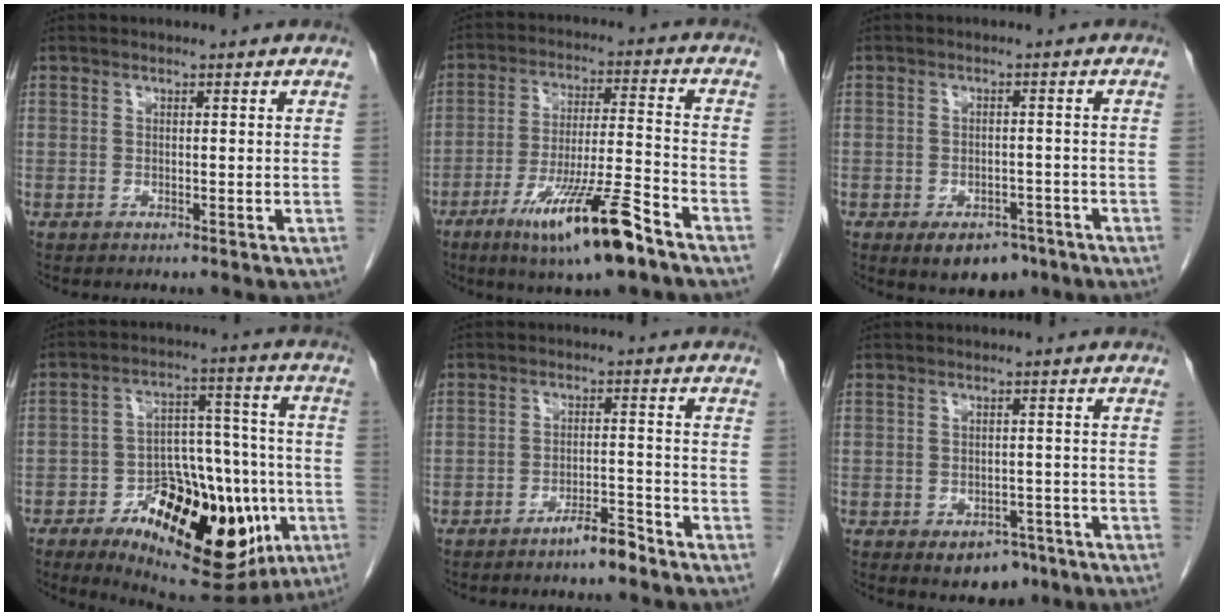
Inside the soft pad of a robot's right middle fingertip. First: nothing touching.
{"total": 14.0, "force": [-8.5, 0.7, 11.1], "torque": [-0.199, -0.026, -0.145]}
{"total": 6.0, "force": [-3.8, 3.5, 3.0], "torque": [-0.034, 0.002, -0.047]}
{"total": 23.6, "force": [-9.3, 10.0, 19.3], "torque": [-0.253, 0.012, -0.121]}
{"total": 3.7, "force": [-3.1, 0.4, 2.0], "torque": [-0.026, 0.001, -0.054]}
{"total": 3.8, "force": [-1.8, 2.5, 2.1], "torque": [-0.019, 0.001, -0.012]}